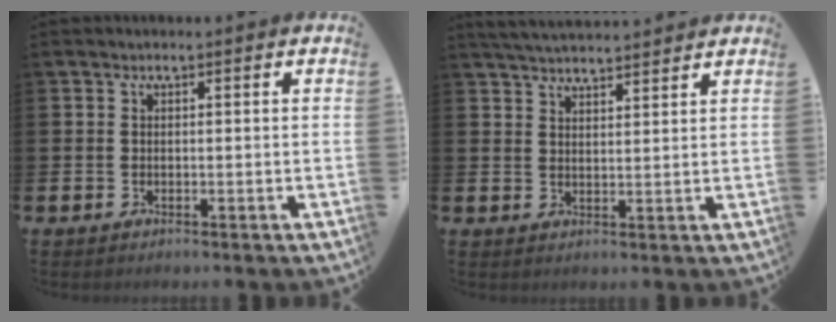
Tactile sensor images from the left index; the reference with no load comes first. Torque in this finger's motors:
{"motor_torque": [0.84, -0.93, 0.46, 0.14]}